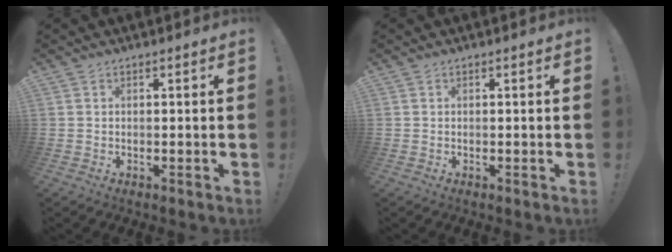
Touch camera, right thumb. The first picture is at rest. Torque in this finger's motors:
{"motor_torque": [0.00, -0.23, -0.28, 0.27, 0.00]}